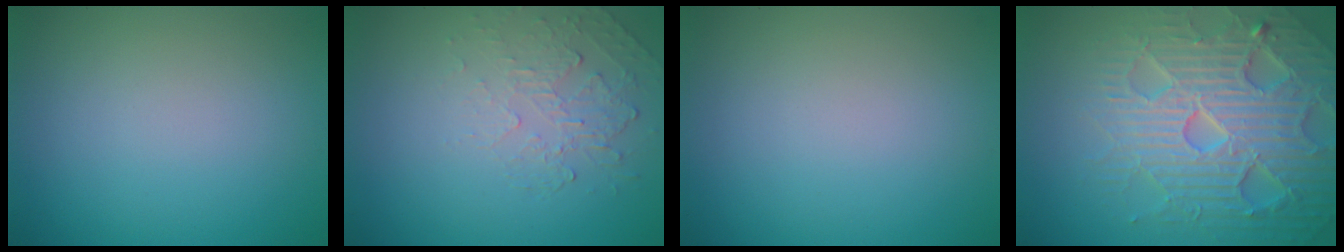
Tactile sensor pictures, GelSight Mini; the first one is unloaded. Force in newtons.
{"total": 2.1, "press": 0.9, "slide": 1.9}
{"total": 0.0}
{"total": 7.5, "press": 7.3, "slide": 1.5}